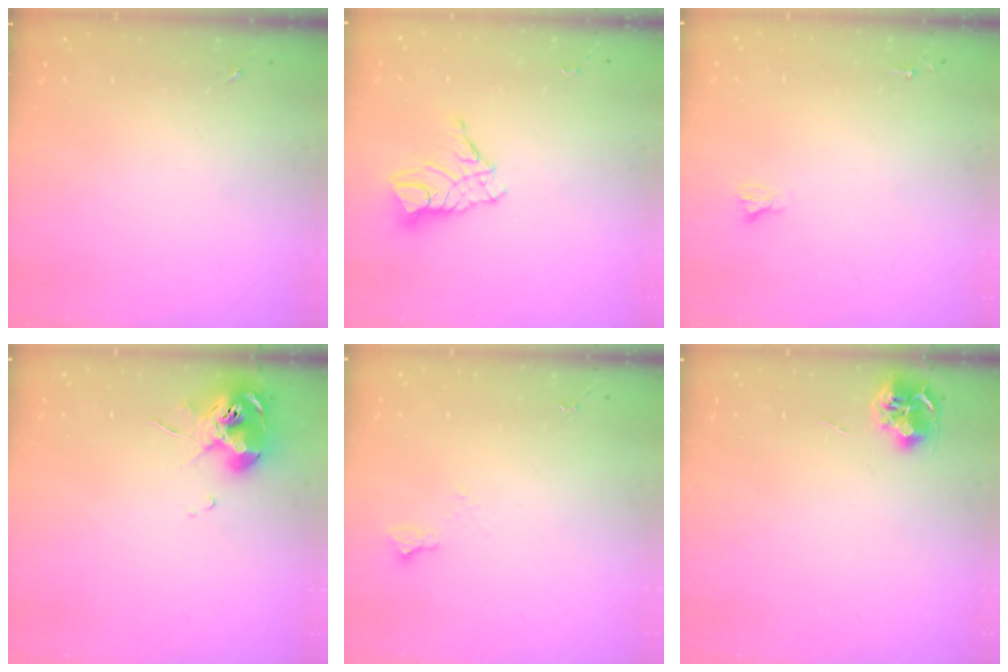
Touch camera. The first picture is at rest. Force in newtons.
{"total": 10.8, "press": 10.7, "slide": 0.7}
{"total": 2.7, "press": 2.7, "slide": 0.2}
{"total": 10.5, "press": 10.4, "slide": 1.3}
{"total": 3.5, "press": 3.5, "slide": 0.4}
{"total": 7.1, "press": 7.1, "slide": 0.4}